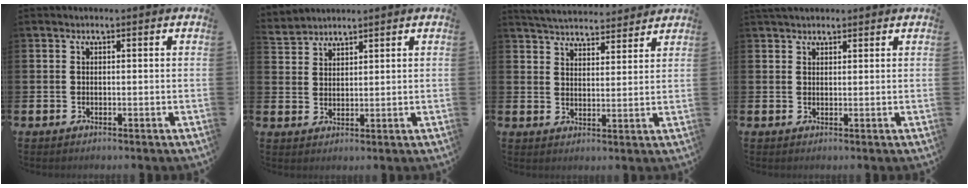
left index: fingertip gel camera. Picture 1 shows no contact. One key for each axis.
{"total": 3.0, "fx": 2.9, "fy": 0.4, "fz": -0.5, "tx": 0.004, "ty": -0.013, "tz": 0.056}
{"total": 4.9, "fx": 4.9, "fy": 0.7, "fz": 0.2, "tx": -0.020, "ty": -0.032, "tz": 0.086}
{"total": 2.2, "fx": 2.0, "fy": 0.8, "fz": 0.5, "tx": -0.004, "ty": -0.003, "tz": 0.035}